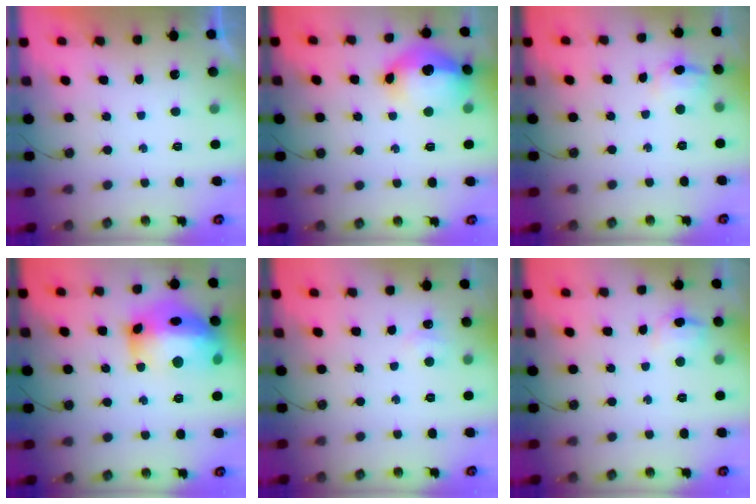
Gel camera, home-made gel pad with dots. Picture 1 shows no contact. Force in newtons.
{"total": 16.0, "press": 15.9, "slide": 1.9}
{"total": 6.7, "press": 6.4, "slide": 2.0}
{"total": 21.9, "press": 21.8, "slide": 2.0}
{"total": 5.1, "press": 5.0, "slide": 0.7}
{"total": 6.9, "press": 6.8, "slide": 1.0}